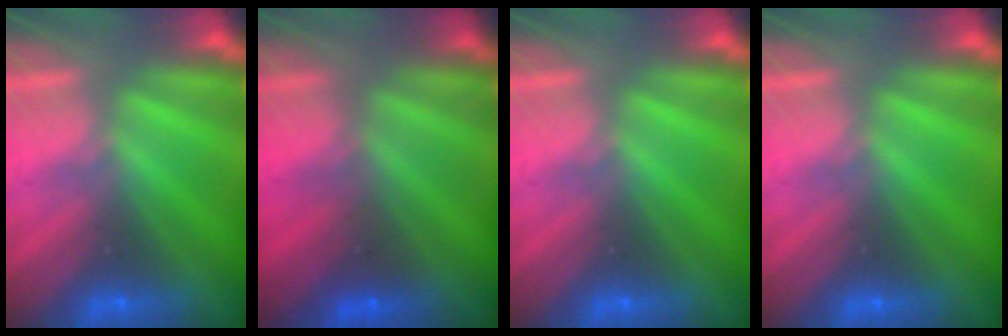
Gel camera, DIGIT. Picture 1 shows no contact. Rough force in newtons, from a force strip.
{"total": 1.6}
{"total": 0.0}
{"total": 0.0}